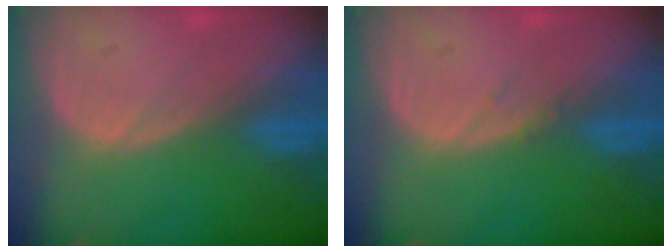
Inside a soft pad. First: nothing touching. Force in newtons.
{"total": 0.6, "press": 0.5, "slide": 0.1}